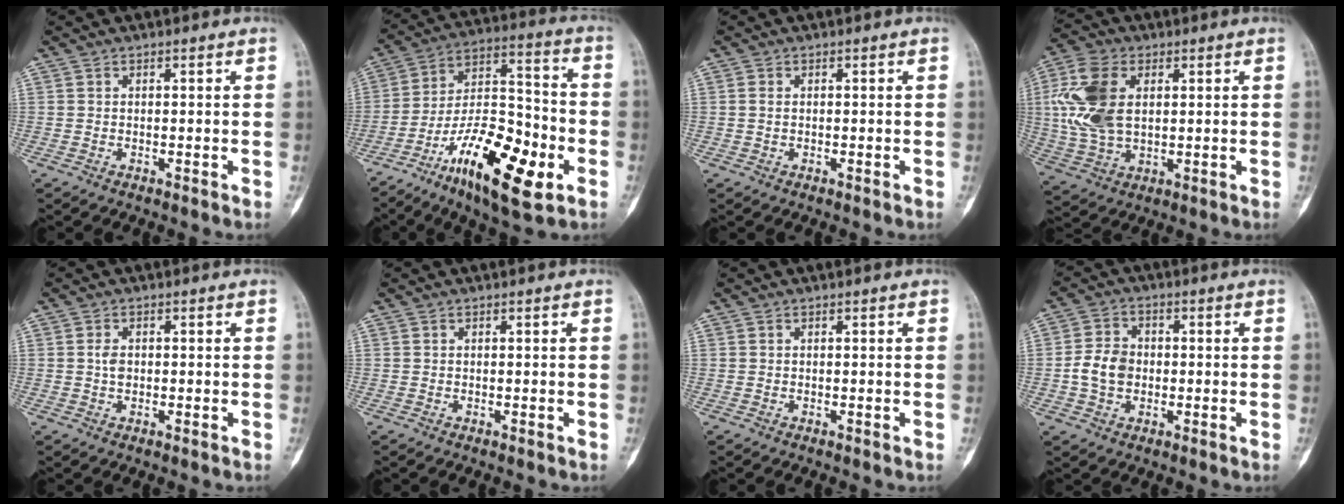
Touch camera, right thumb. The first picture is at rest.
{"total": 21.8, "force": [-9.4, 8.0, 18.0], "torque": [-0.290, 0.056, -0.155]}
{"total": 0.9, "force": [0.0, 0.6, 0.7], "torque": [-0.012, 0.001, -0.001]}
{"total": 14.0, "force": [2.5, 8.6, 10.7], "torque": [-0.229, 0.003, 0.050]}
{"total": 1.9, "force": [0.0, 1.3, 1.4], "torque": [-0.020, 0.003, -0.002]}
{"total": 0.0}
{"total": 0.0}
{"total": 6.7, "force": [-0.7, 5.2, 4.1], "torque": [-0.066, 0.015, -0.018]}